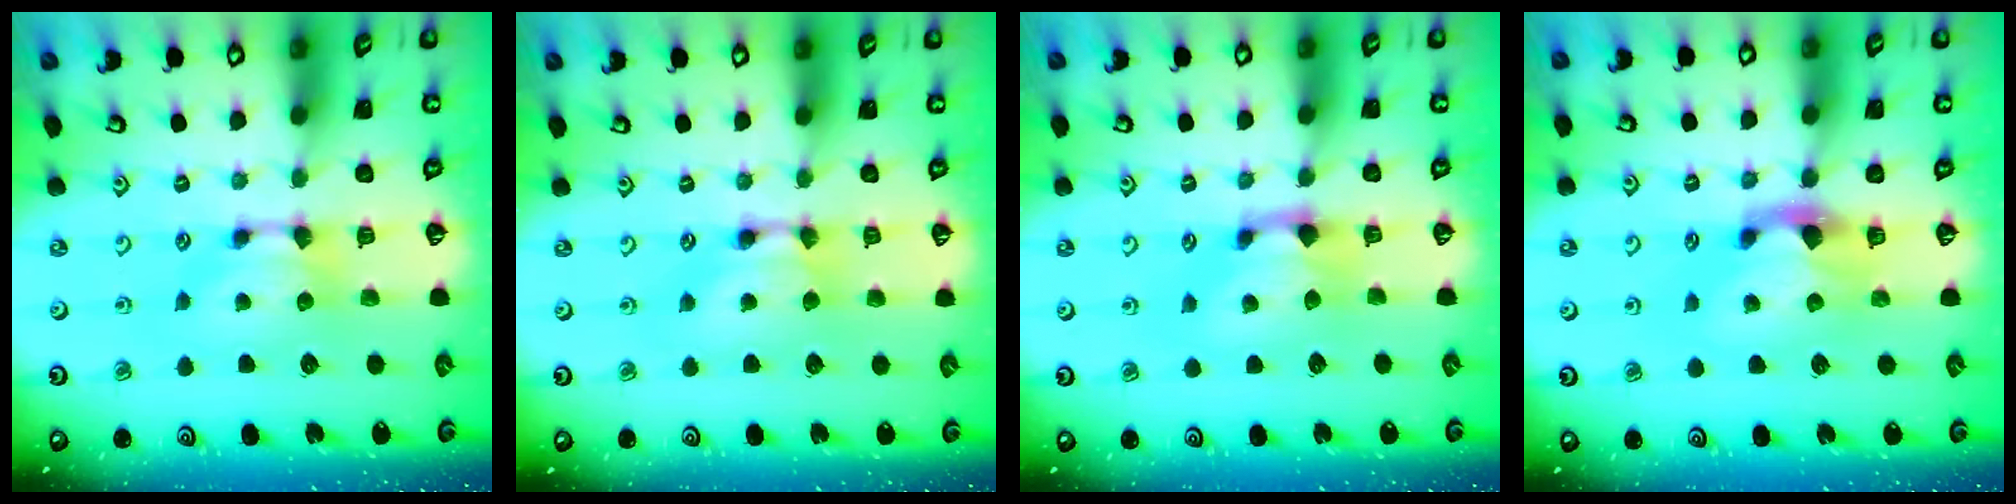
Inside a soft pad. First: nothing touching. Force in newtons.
{"total": 1.6, "press": 1.5, "slide": 0.1}
{"total": 1.2, "press": 0.4, "slide": 1.1}
{"total": 2.2, "press": 1.9, "slide": 1.2}